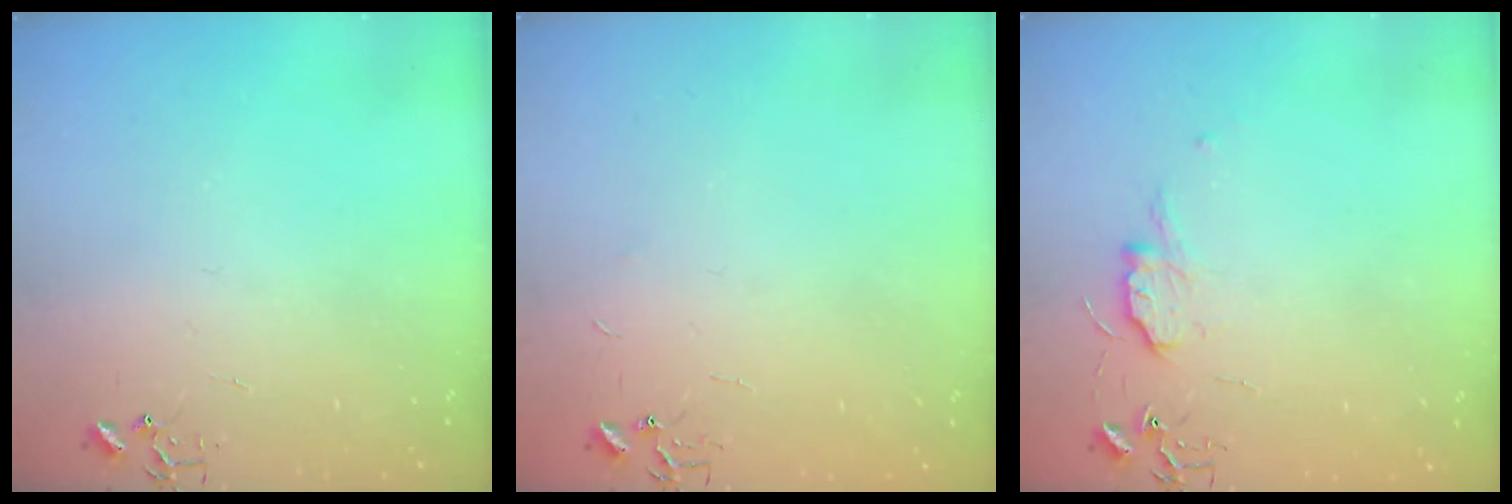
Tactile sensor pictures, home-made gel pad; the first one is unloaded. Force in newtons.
{"total": 2.4, "press": 2.4, "slide": 0.3}
{"total": 7.3, "press": 7.3, "slide": 0.7}